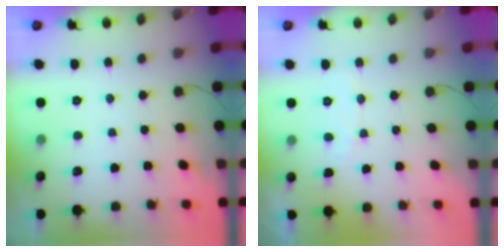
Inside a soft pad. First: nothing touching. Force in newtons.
{"total": 3.8, "press": 3.8, "slide": 0.2}